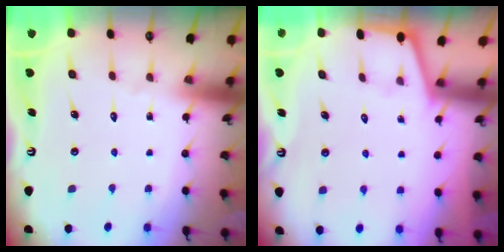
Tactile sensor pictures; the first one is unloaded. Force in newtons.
{"total": 0.9, "press": 0.9, "slide": 0.2}